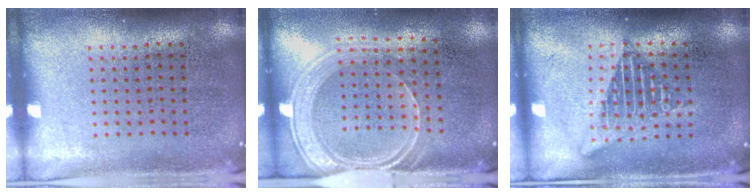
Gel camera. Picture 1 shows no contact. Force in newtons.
{"total": 1.8, "press": 1.5, "slide": 0.9}
{"total": 1.7, "press": 1.7, "slide": 0.2}